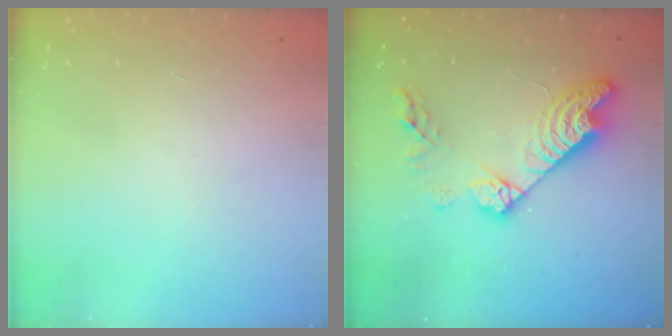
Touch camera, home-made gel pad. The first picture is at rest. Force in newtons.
{"total": 15.9, "press": 15.9, "slide": 0.9}